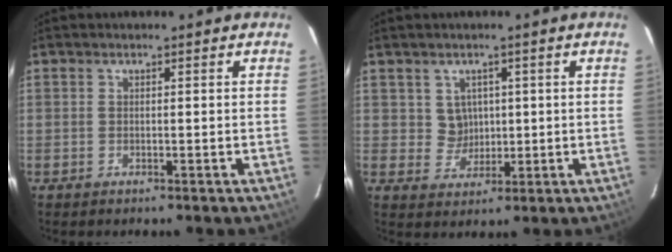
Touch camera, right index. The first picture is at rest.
{"total": 3.9, "force": [1.3, 3.7, 0.3], "torque": [-0.004, 0.011, 0.029]}